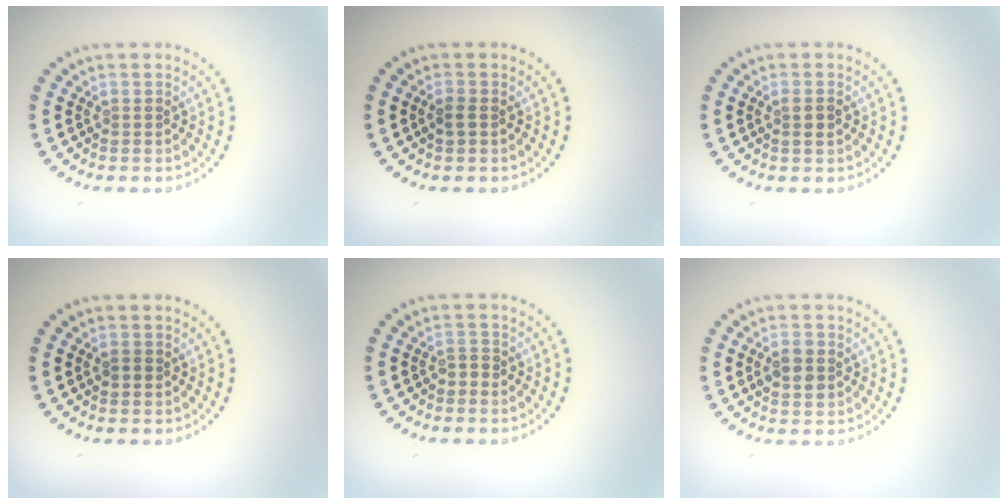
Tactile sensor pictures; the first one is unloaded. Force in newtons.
{"total": 1.0, "press": 1.0, "slide": 0.2}
{"total": 1.2, "press": 1.1, "slide": 0.5}
{"total": 0.7, "press": 0.7, "slide": 0.2}
{"total": 1.0, "press": 0.8, "slide": 0.6}
{"total": 2.7, "press": 2.7, "slide": 0.1}